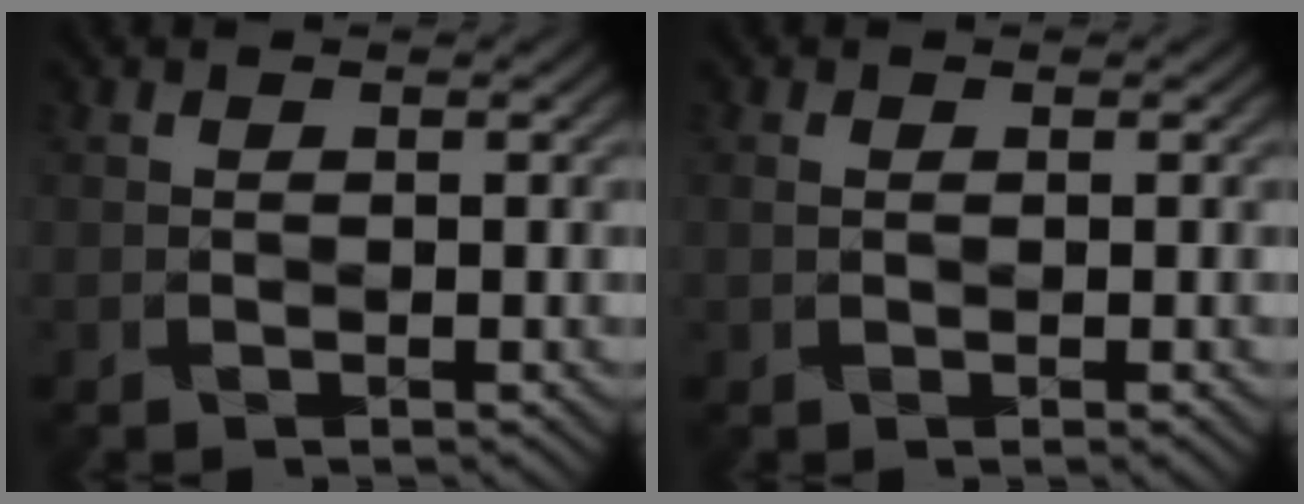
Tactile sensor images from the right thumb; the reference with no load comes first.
{"total": 1.0, "force": [0.0, 0.5, 0.8], "torque": [-0.019, 0.001, -0.001]}